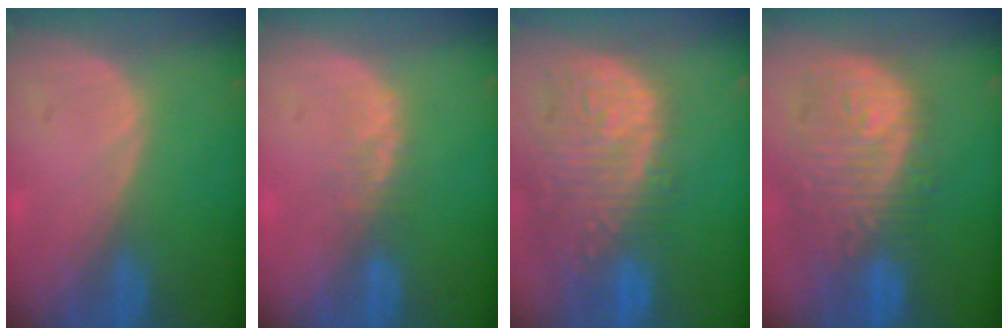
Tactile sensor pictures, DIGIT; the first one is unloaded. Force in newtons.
{"total": 1.9, "press": 1.8, "slide": 0.5}
{"total": 14.2, "press": 11.7, "slide": 8.1}
{"total": 12.0, "press": 10.7, "slide": 5.4}